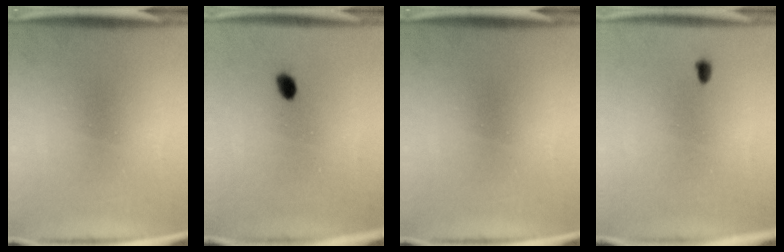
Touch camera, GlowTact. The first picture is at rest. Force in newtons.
{"total": 1.5}
{"total": 0.0}
{"total": 1.0}